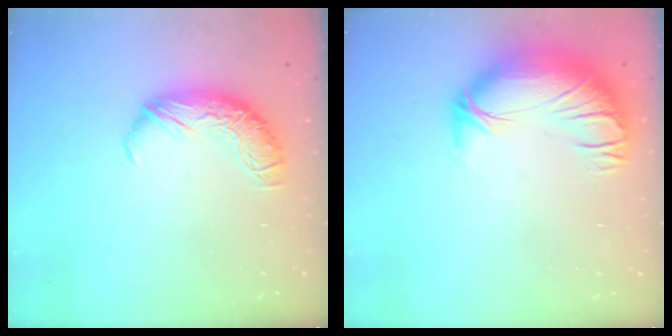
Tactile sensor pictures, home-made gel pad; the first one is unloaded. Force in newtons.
{"total": 3.7, "press": 2.0, "slide": 3.1}